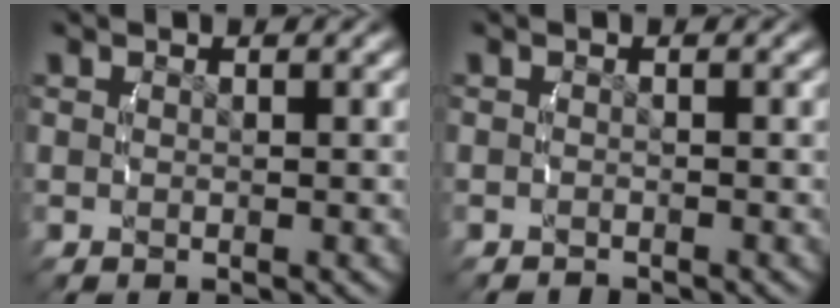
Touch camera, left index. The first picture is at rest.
{"total": 1.0, "force": [-0.9, -0.1, -0.2], "torque": [-0.003, -0.007, -0.013]}